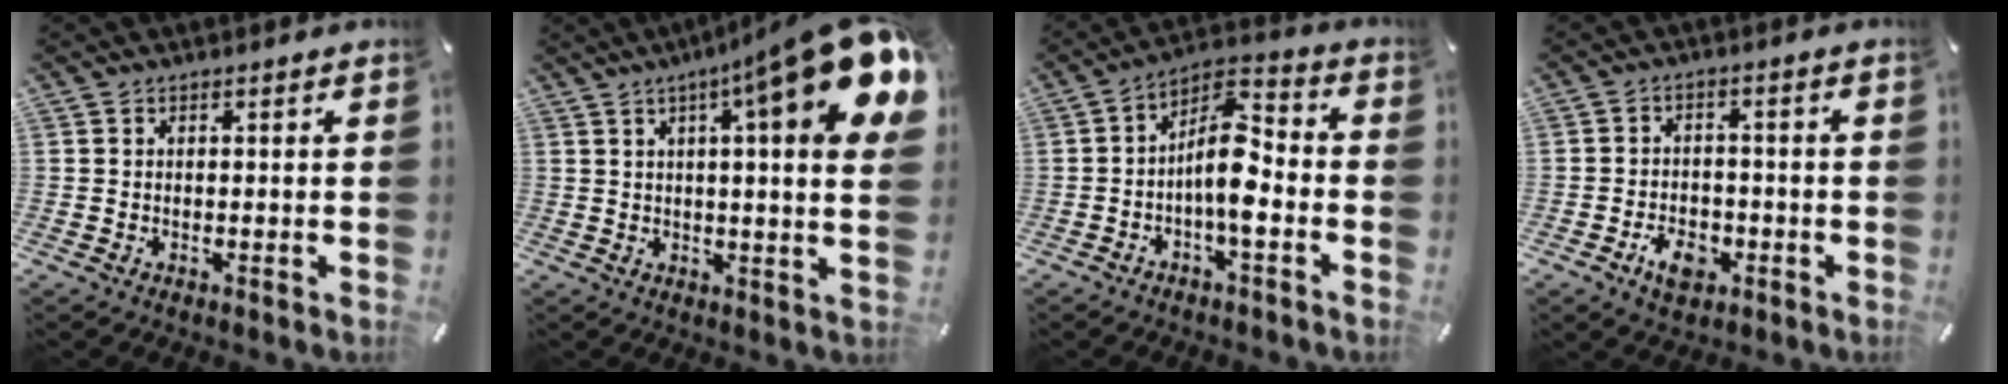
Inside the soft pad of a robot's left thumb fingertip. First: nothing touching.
{"total": 17.7, "force": [7.7, 2.4, 15.8], "torque": [-0.230, -0.049, 0.107]}
{"total": 11.1, "force": [-2.5, 4.6, 9.8], "torque": [-0.191, 0.003, -0.044]}
{"total": 6.6, "force": [-3.1, 4.4, 3.7], "torque": [-0.067, 0.011, -0.058]}